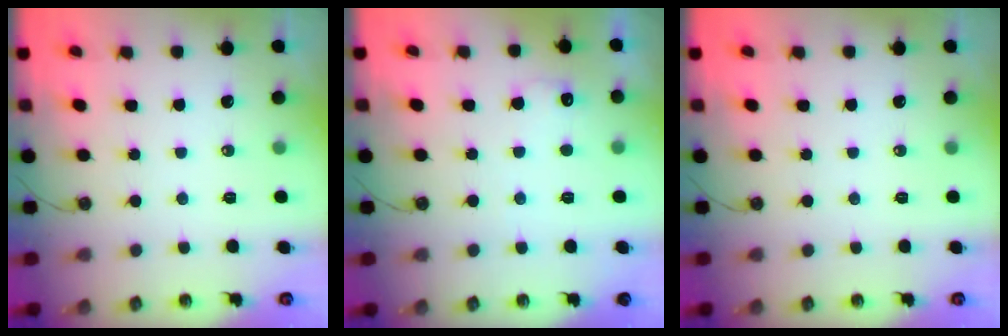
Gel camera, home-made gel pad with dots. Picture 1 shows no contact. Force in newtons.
{"total": 6.4, "press": 6.3, "slide": 1.2}
{"total": 0.0}